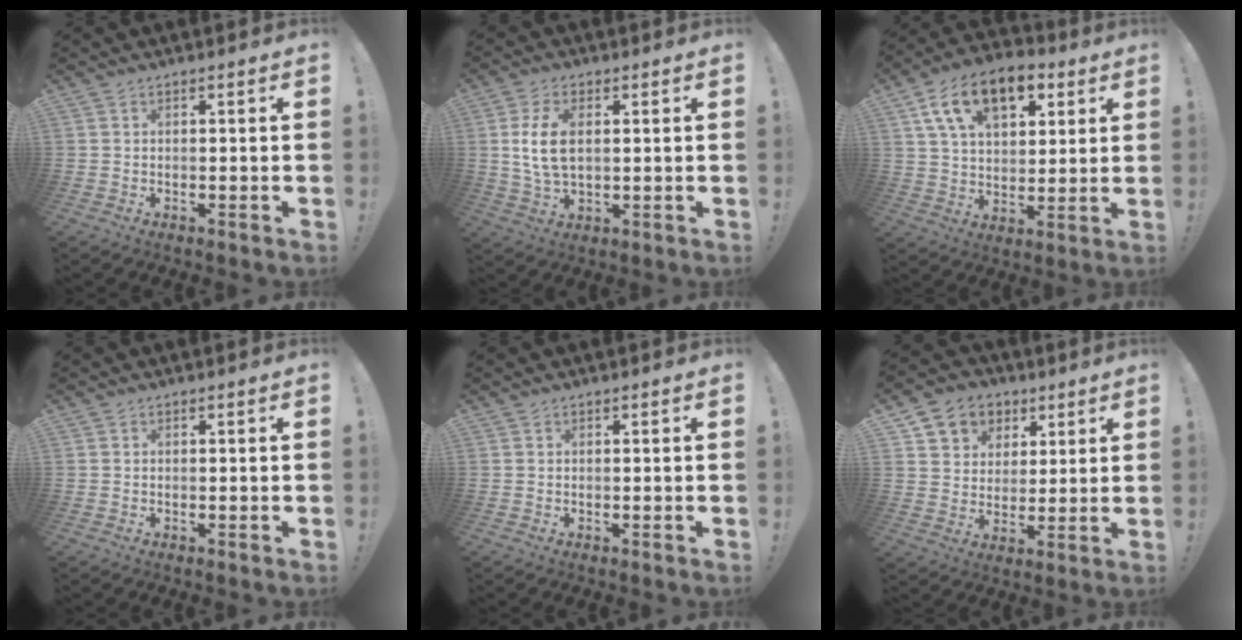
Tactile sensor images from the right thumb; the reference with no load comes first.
{"total": 9.6, "force": [1.6, 5.3, 7.9], "torque": [-0.149, -0.008, 0.028]}
{"total": 17.0, "force": [8.3, 10.2, 10.9], "torque": [-0.182, -0.022, 0.152]}
{"total": 0.0}
{"total": 0.0}
{"total": 8.4, "force": [3.8, 7.4, 1.7], "torque": [-0.024, -0.028, 0.078]}